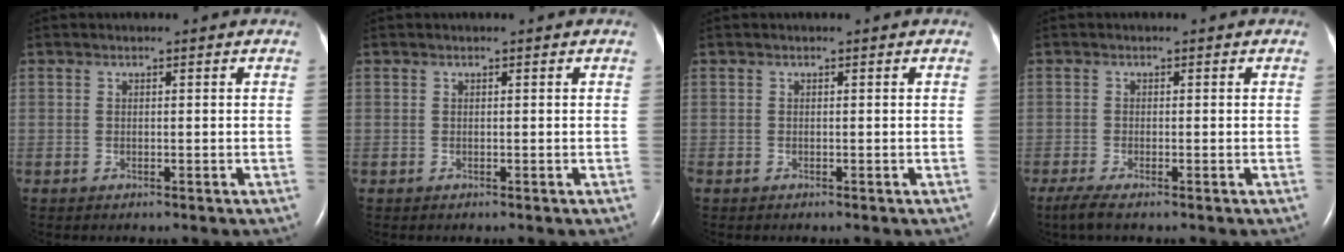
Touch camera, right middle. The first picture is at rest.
{"total": 0.0}
{"total": 0.0}
{"total": 2.6, "force": [-1.8, 0.3, 1.8], "torque": [-0.041, -0.009, -0.038]}